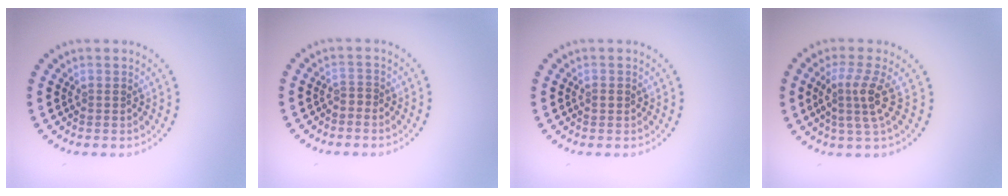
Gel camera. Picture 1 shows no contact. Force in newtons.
{"total": 0.6, "press": 0.2, "slide": 0.5}
{"total": 0.9, "press": 0.9, "slide": 0.2}
{"total": 3.1, "press": 2.2, "slide": 2.2}